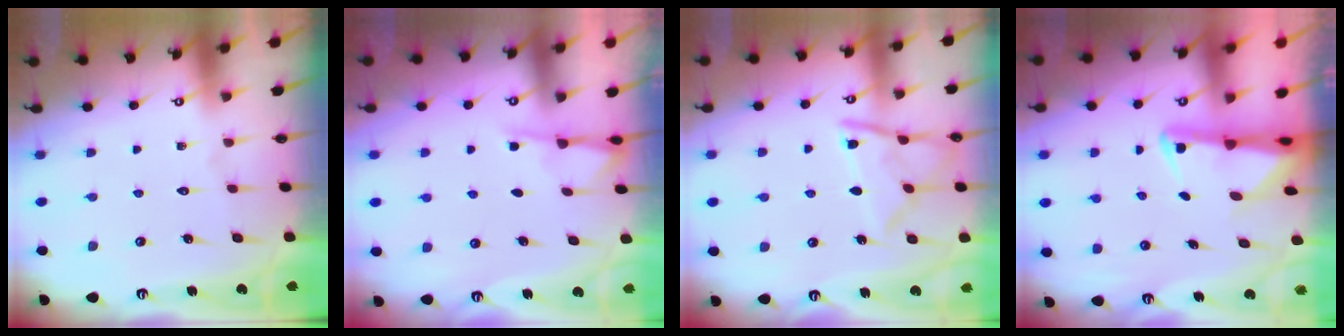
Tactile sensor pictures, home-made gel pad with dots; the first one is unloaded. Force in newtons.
{"total": 2.5, "press": 2.5, "slide": 0.4}
{"total": 11.5, "press": 11.4, "slide": 1.1}
{"total": 2.8, "press": 2.8, "slide": 0.6}